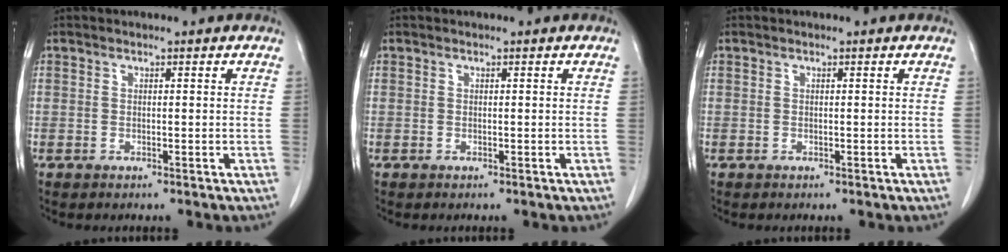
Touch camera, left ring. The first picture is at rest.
{"total": 0.0}
{"total": 0.0}